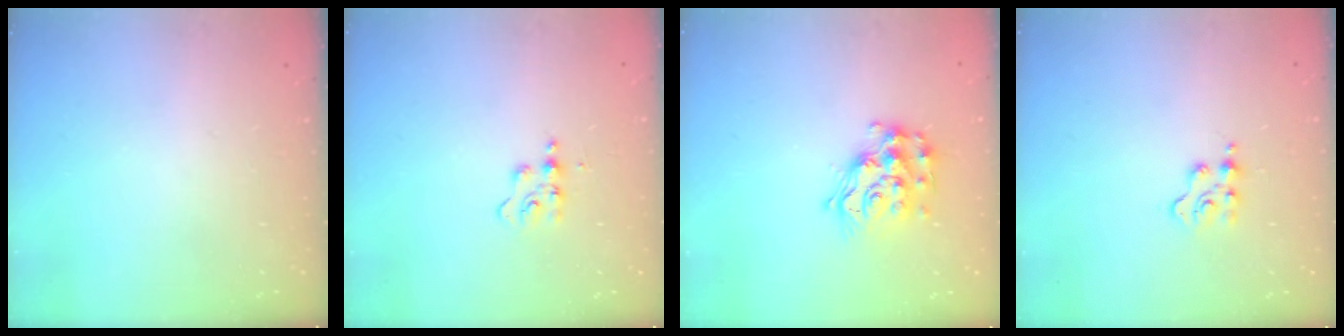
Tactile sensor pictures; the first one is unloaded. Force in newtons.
{"total": 5.5, "press": 5.5, "slide": 0.8}
{"total": 13.7, "press": 13.7, "slide": 0.6}
{"total": 2.9, "press": 2.9, "slide": 0.5}